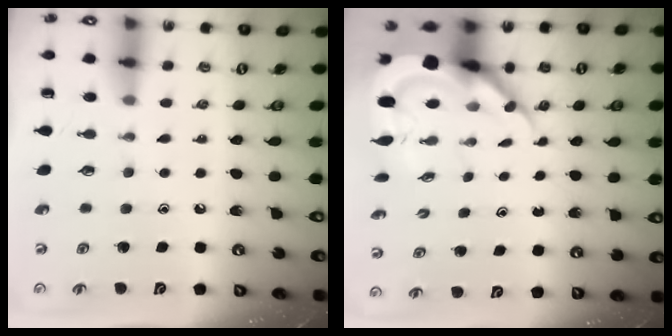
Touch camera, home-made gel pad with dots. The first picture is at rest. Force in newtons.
{"total": 11.1, "press": 11.0, "slide": 1.4}